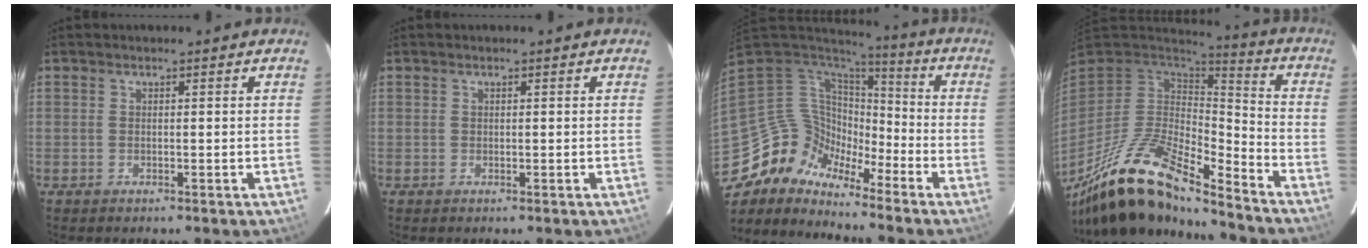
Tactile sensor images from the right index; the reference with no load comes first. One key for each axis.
{"total": 0.0}
{"total": 10.4, "fx": -9.4, "fy": 4.4, "fz": 1.4, "tx": -0.022, "ty": 0.030, "tz": -0.193}
{"total": 20.0, "fx": -14.7, "fy": 5.4, "fz": 12.4, "tx": -0.234, "ty": -0.034, "tz": -0.275}